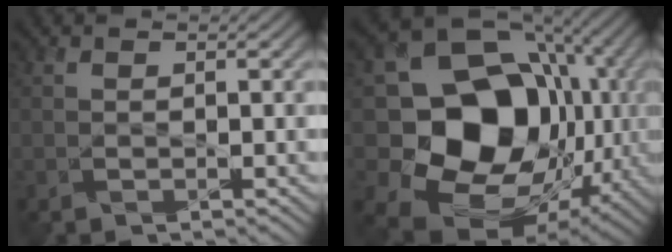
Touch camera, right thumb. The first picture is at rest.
{"total": 19.1, "force": [0.3, 15.7, 10.8], "torque": [-0.220, -0.040, 0.029]}